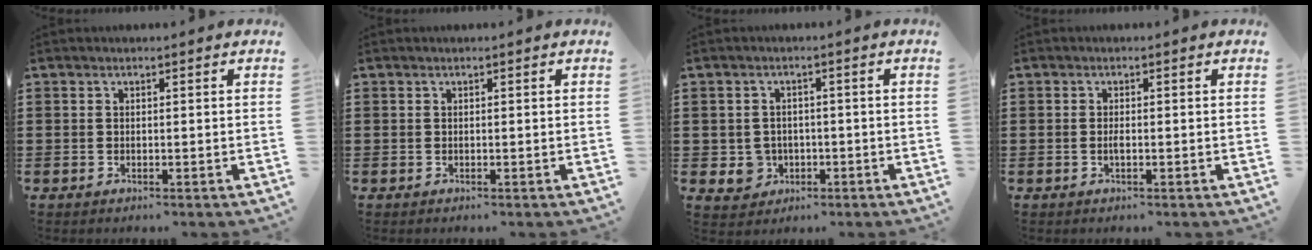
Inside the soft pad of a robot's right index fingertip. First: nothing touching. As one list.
[{"total": 0.0}, {"total": 3.3, "force": [-1.0, 3.1, 0.7], "torque": [-0.023, 0.005, -0.021]}, {"total": 1.2, "force": [-0.3, 0.2, 1.1], "torque": [-0.022, -0.003, -0.006]}]